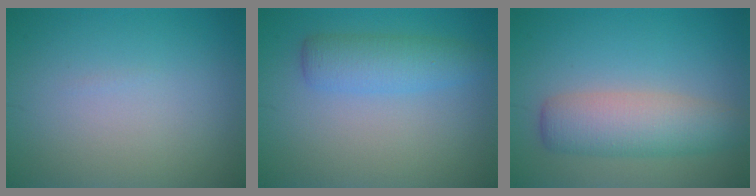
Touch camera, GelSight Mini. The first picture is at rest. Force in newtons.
{"total": 3.4, "press": 3.4, "slide": 0.1}
{"total": 5.1, "press": 5.1, "slide": 0.2}